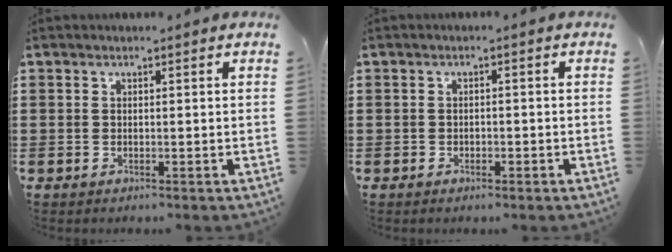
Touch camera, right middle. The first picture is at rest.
{"total": 0.8, "force": [-0.6, 0.5, 0.2], "torque": [-0.004, 0.000, -0.013]}